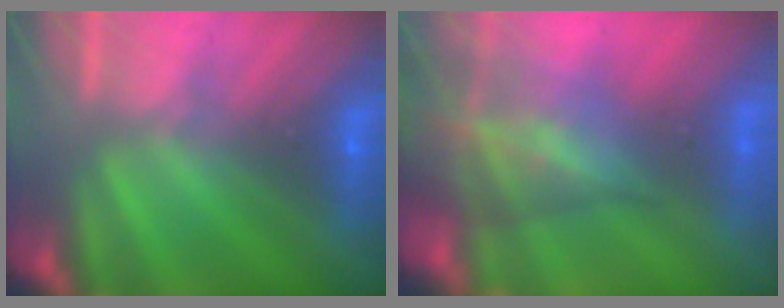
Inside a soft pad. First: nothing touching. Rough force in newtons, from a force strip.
{"total": 7.6}